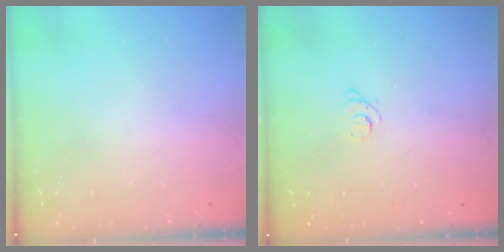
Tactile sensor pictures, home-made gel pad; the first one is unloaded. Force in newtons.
{"total": 2.3, "press": 2.3, "slide": 0.3}